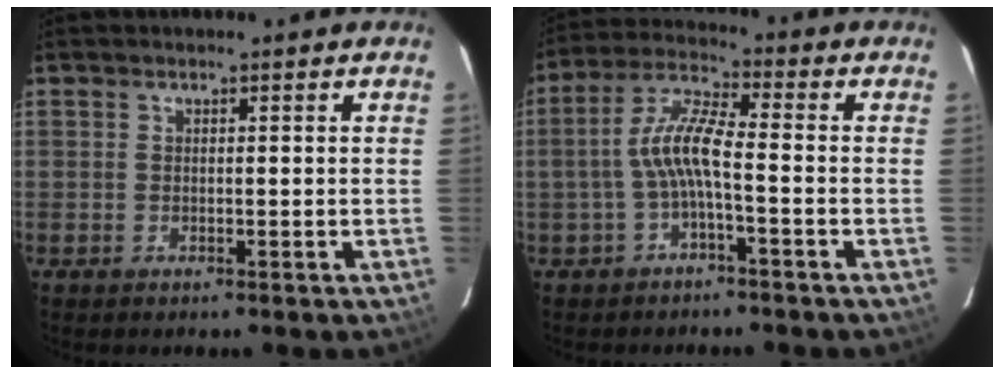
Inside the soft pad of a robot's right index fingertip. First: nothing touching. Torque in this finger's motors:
{"motor_torque": [0.98, -0.27, 0.70, 0.18]}